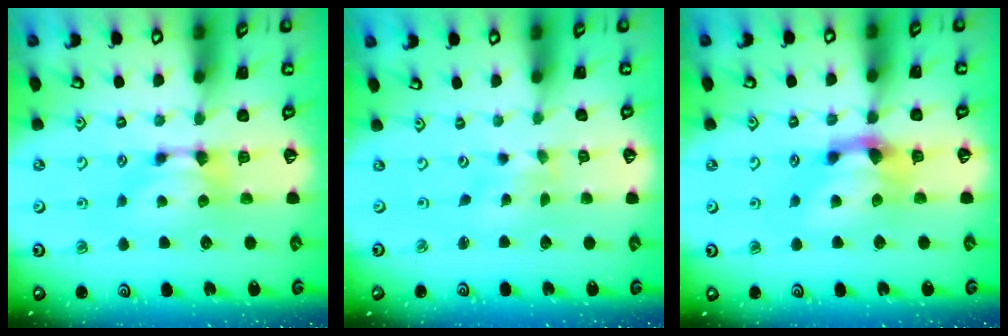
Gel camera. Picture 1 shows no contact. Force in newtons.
{"total": 4.3, "press": 4.3, "slide": 0.7}
{"total": 3.0, "press": 2.4, "slide": 1.8}